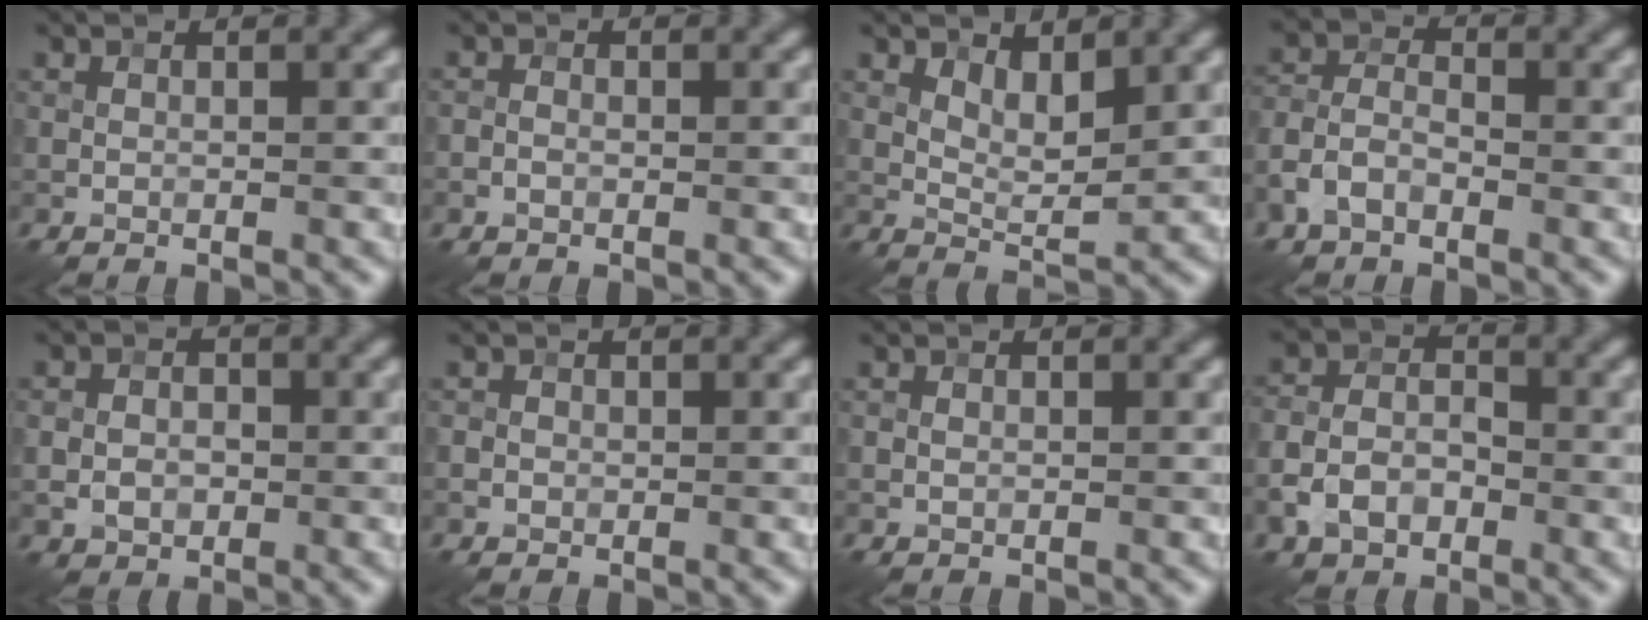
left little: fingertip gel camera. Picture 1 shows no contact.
{"total": 0.9, "force": [-0.3, 0.7, 0.4], "torque": [-0.008, 0.001, -0.010]}
{"total": 3.2, "force": [1.7, 1.4, 2.3], "torque": [-0.041, -0.006, 0.031]}
{"total": 3.2, "force": [-1.8, 1.9, 1.8], "torque": [-0.037, 0.007, -0.046]}
{"total": 2.7, "force": [-0.4, 2.2, 1.4], "torque": [-0.011, -0.002, -0.014]}
{"total": 1.0, "force": [-0.1, 1.0, 0.2], "torque": [0.005, -0.002, -0.001]}
{"total": 0.6, "force": [0.0, 0.5, 0.3], "torque": [-0.003, -0.002, -0.002]}
{"total": 4.4, "force": [-2.1, 3.1, 2.3], "torque": [-0.044, 0.001, -0.043]}